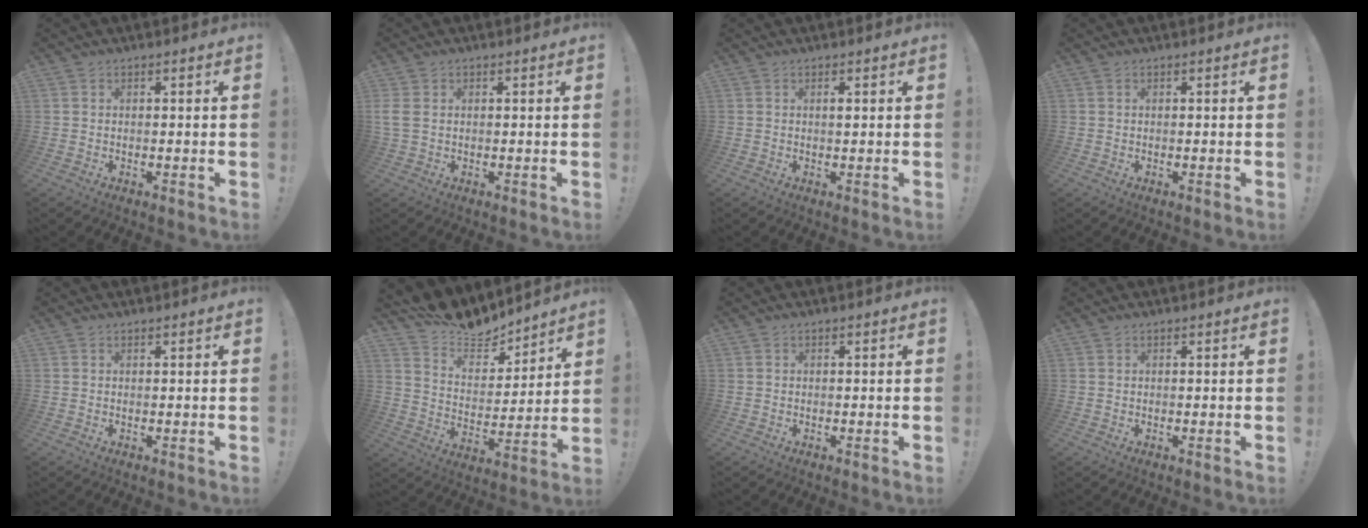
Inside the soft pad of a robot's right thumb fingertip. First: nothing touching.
{"total": 3.0, "force": [0.7, 2.0, 2.2], "torque": [-0.052, 0.004, 0.016]}
{"total": 0.8, "force": [0.1, 0.1, 0.8], "torque": [-0.007, -0.002, -0.001]}
{"total": 0.0}
{"total": 0.0}
{"total": 11.1, "force": [10.4, 3.6, 1.5], "torque": [-0.043, -0.098, 0.191]}
{"total": 0.0}
{"total": 0.0}